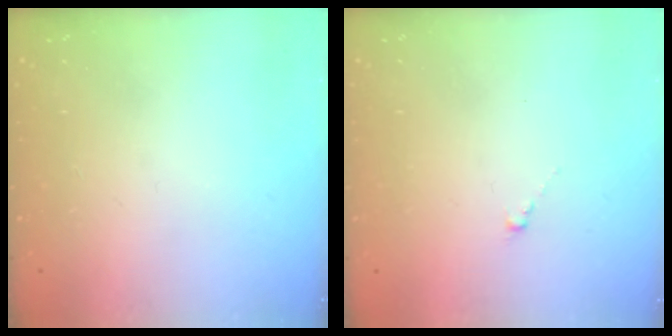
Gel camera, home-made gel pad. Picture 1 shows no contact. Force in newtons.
{"total": 0.0}